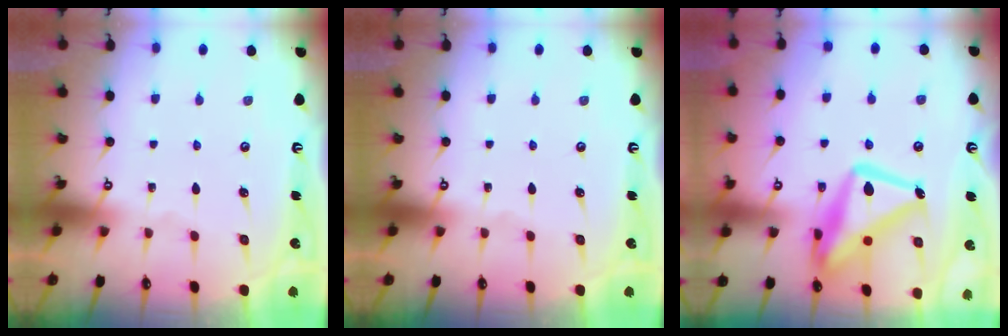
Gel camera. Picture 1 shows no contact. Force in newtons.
{"total": 0.0}
{"total": 17.7, "press": 17.6, "slide": 1.6}